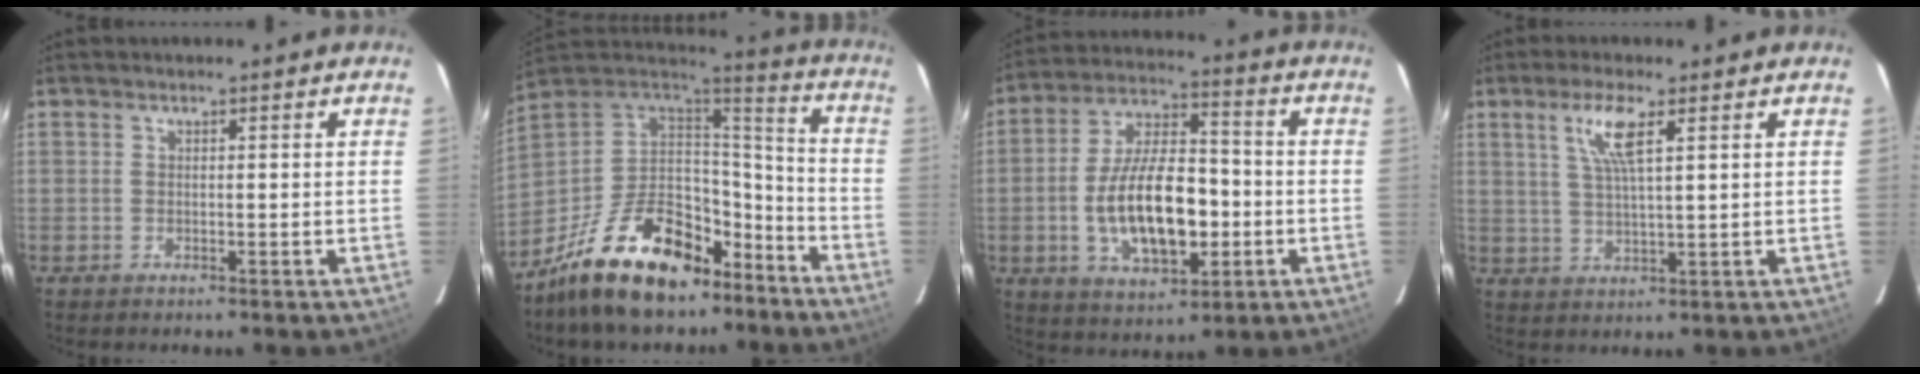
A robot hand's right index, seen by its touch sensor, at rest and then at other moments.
{"total": 24.1, "force": [-15.9, 11.7, 13.8], "torque": [-0.267, 0.017, -0.243]}
{"total": 16.8, "force": [-3.3, 7.9, 14.5], "torque": [-0.278, 0.010, -0.046]}
{"total": 6.2, "force": [2.8, 0.8, 5.4], "torque": [-0.109, 0.001, 0.056]}